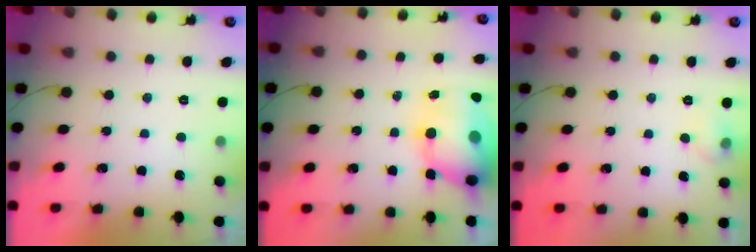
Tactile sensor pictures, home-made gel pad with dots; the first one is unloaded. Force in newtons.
{"total": 14.1, "press": 13.7, "slide": 3.6}
{"total": 7.9, "press": 4.8, "slide": 6.3}